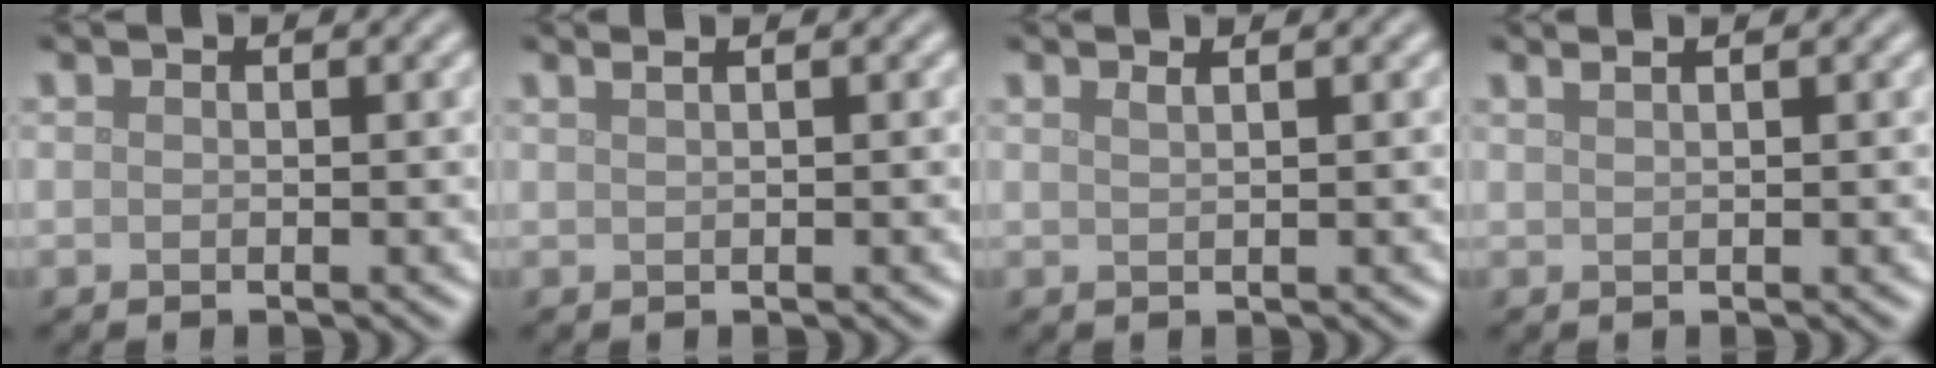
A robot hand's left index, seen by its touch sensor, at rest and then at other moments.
{"total": 2.7, "force": [1.6, 1.3, 1.7], "torque": [-0.002, 0.014, -0.007]}
{"total": 1.3, "force": [0.8, 0.5, 0.8], "torque": [-0.002, 0.004, 0.003]}
{"total": 2.2, "force": [1.5, 1.0, 1.3], "torque": [-0.002, 0.004, -0.001]}